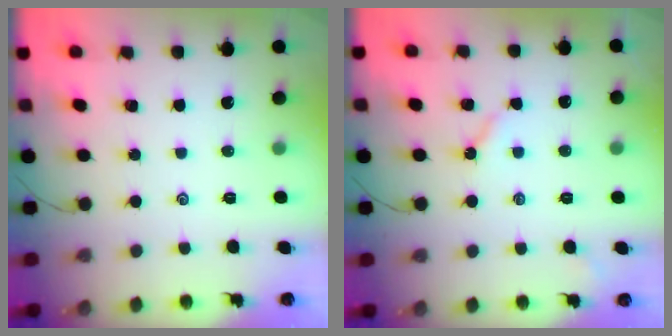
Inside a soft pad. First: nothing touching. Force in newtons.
{"total": 3.8, "press": 3.7, "slide": 0.9}